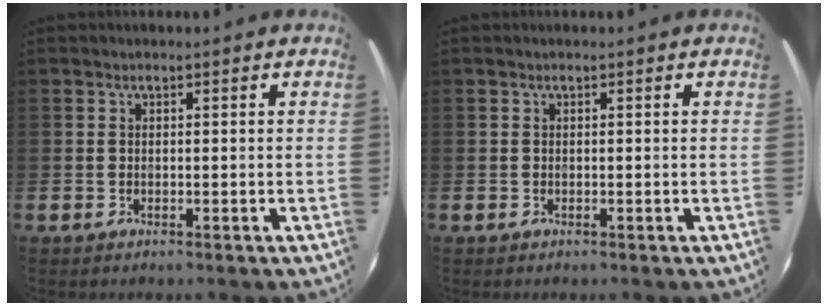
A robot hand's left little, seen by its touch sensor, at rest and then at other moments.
{"total": 0.0}